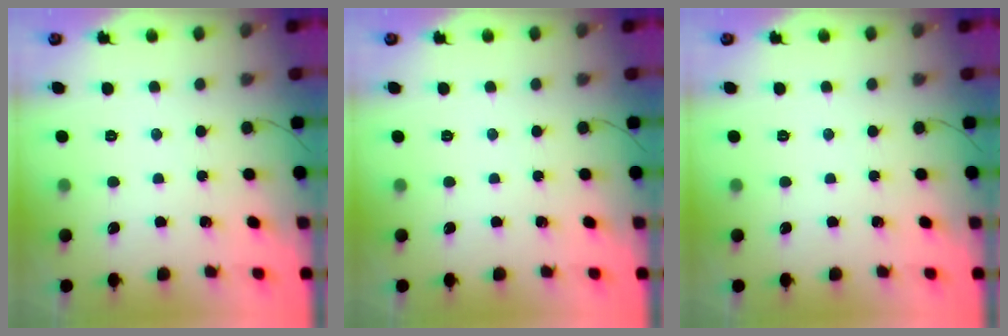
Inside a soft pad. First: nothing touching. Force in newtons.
{"total": 0.0}
{"total": 0.0}